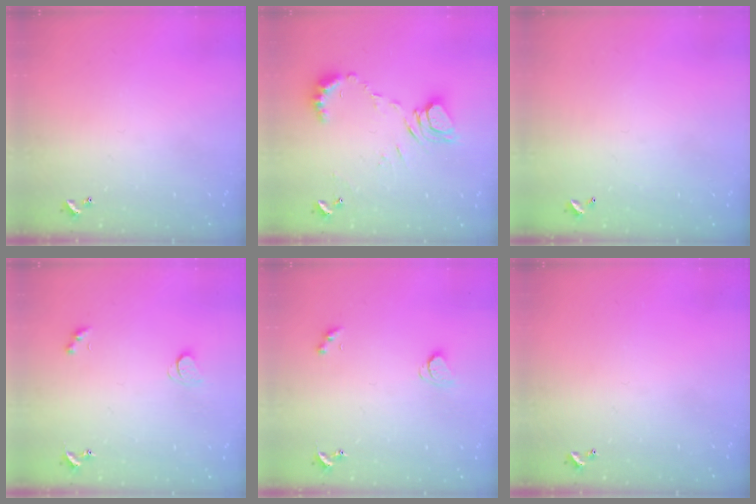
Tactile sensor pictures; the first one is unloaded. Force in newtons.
{"total": 8.8, "press": 8.8, "slide": 0.3}
{"total": 2.8, "press": 2.8, "slide": 0.1}
{"total": 2.0, "press": 1.9, "slide": 0.5}
{"total": 2.3, "press": 2.2, "slide": 0.7}
{"total": 0.0}